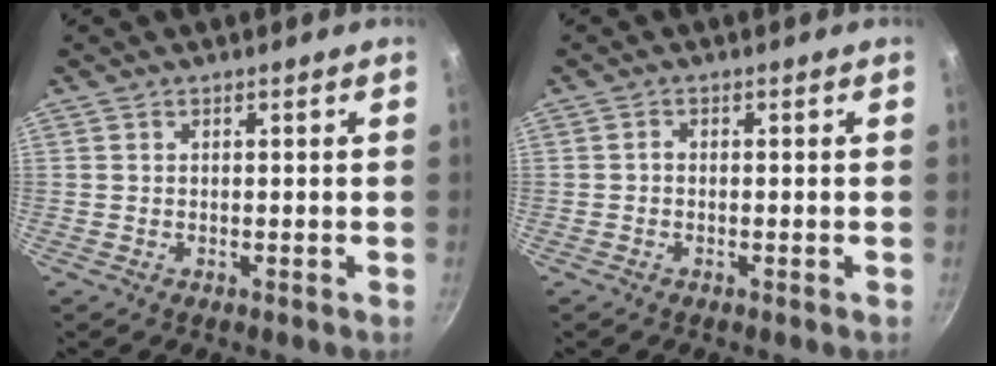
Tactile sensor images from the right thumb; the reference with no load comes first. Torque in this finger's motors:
{"motor_torque": [0.02, 0.25, 0.34, 0.00, 0.00]}